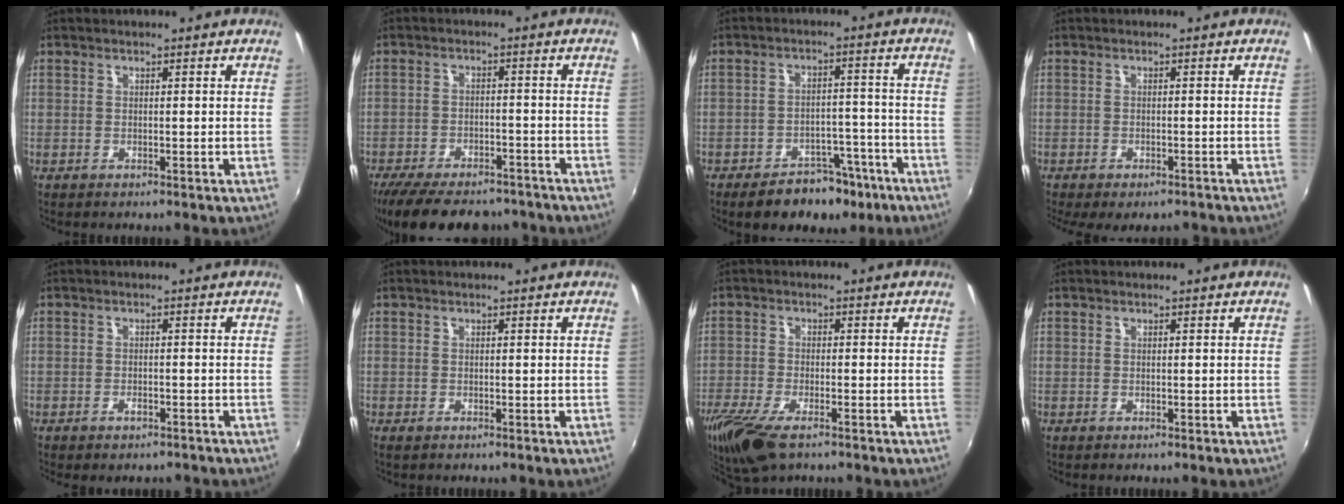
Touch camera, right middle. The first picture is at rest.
{"total": 17.7, "force": [-14.1, 6.8, 8.2], "torque": [-0.174, -0.021, -0.204]}
{"total": 11.2, "force": [-8.0, 6.1, 5.0], "torque": [-0.096, 0.017, -0.096]}
{"total": 6.3, "force": [-4.8, 2.4, 3.3], "torque": [-0.074, -0.027, -0.067]}
{"total": 2.2, "force": [-1.7, 1.1, 1.0], "torque": [-0.022, -0.003, -0.025]}
{"total": 0.6, "force": [-0.4, 0.3, 0.2], "torque": [-0.006, -0.004, -0.007]}
{"total": 12.0, "force": [-8.0, 4.3, 7.8], "torque": [-0.186, -0.048, -0.151]}
{"total": 0.0}